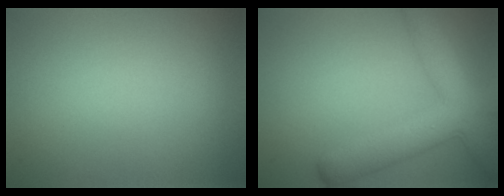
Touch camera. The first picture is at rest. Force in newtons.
{"total": 7.7, "press": 7.7, "slide": 0.3}